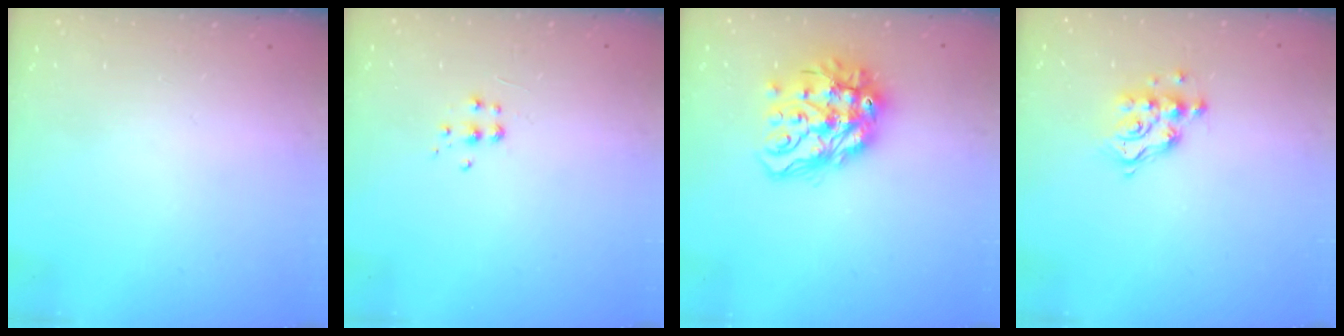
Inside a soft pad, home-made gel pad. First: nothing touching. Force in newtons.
{"total": 4.9, "press": 4.9, "slide": 0.5}
{"total": 16.0, "press": 15.9, "slide": 2.0}
{"total": 8.8, "press": 8.8, "slide": 0.4}